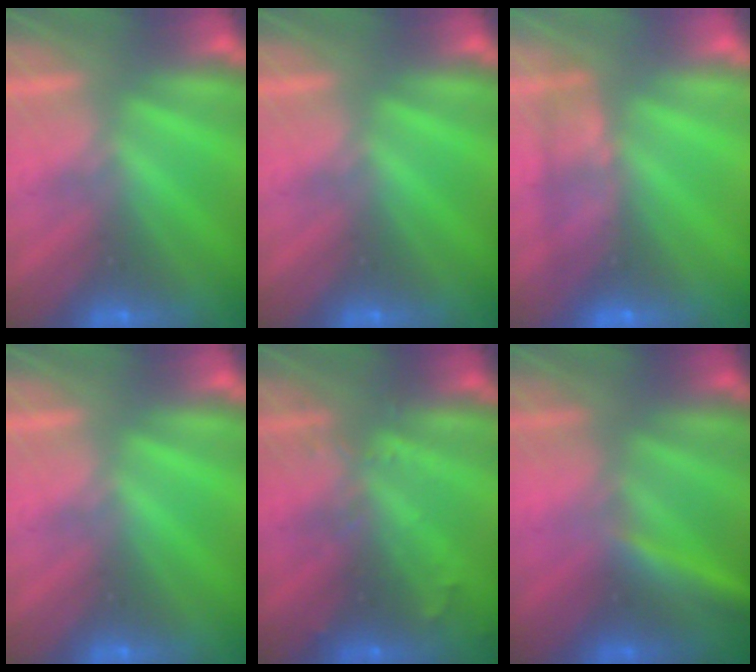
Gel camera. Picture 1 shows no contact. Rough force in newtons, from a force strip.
{"total": 0.0}
{"total": 2.4}
{"total": 0.0}
{"total": 2.9}
{"total": 2.9}